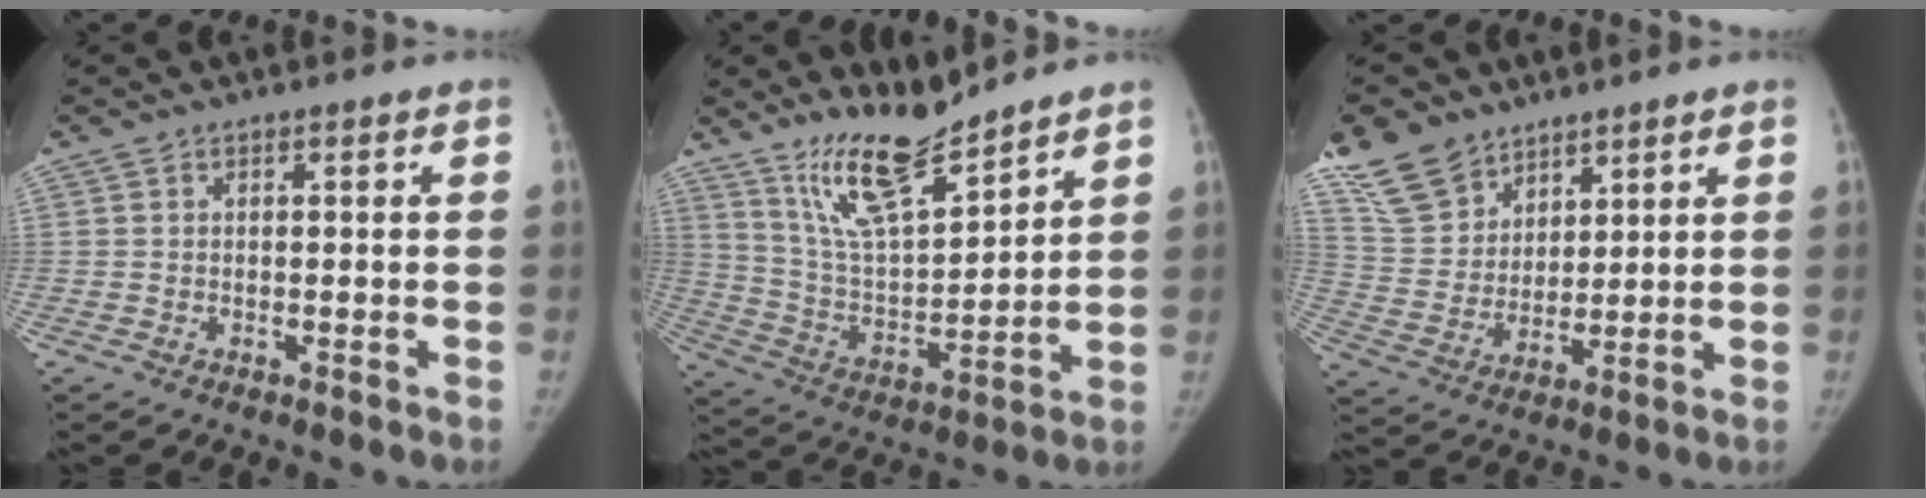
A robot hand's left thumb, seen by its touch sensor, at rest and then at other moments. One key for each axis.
{"total": 13.7, "fx": 11.2, "fy": 3.0, "fz": 7.2, "tx": -0.111, "ty": -0.077, "tz": 0.218}
{"total": 12.1, "fx": 8.9, "fy": 7.3, "fz": 3.6, "tx": -0.048, "ty": -0.038, "tz": 0.187}